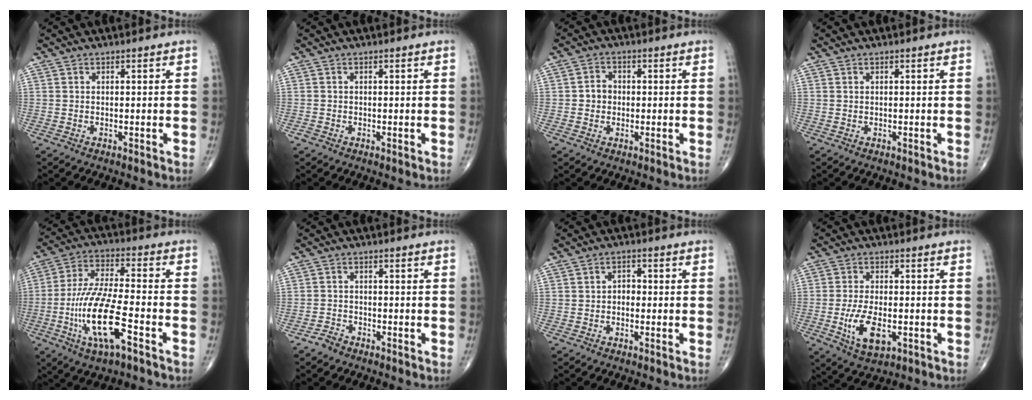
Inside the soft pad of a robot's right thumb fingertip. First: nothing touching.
{"total": 0.7, "force": [-0.4, 0.5, 0.3], "torque": [-0.007, -0.001, -0.010]}
{"total": 3.1, "force": [-0.3, 2.8, 1.4], "torque": [-0.011, 0.010, -0.011]}
{"total": 0.0}
{"total": 15.5, "force": [-5.8, 4.4, 13.7], "torque": [-0.285, 0.026, -0.105]}
{"total": 2.3, "force": [-2.0, 1.2, 0.5], "torque": [-0.012, 0.007, -0.039]}
{"total": 2.1, "force": [-0.4, 1.6, 1.3], "torque": [-0.008, 0.011, -0.014]}
{"total": 8.7, "force": [-2.4, 4.3, 7.2], "torque": [-0.134, -0.004, -0.036]}